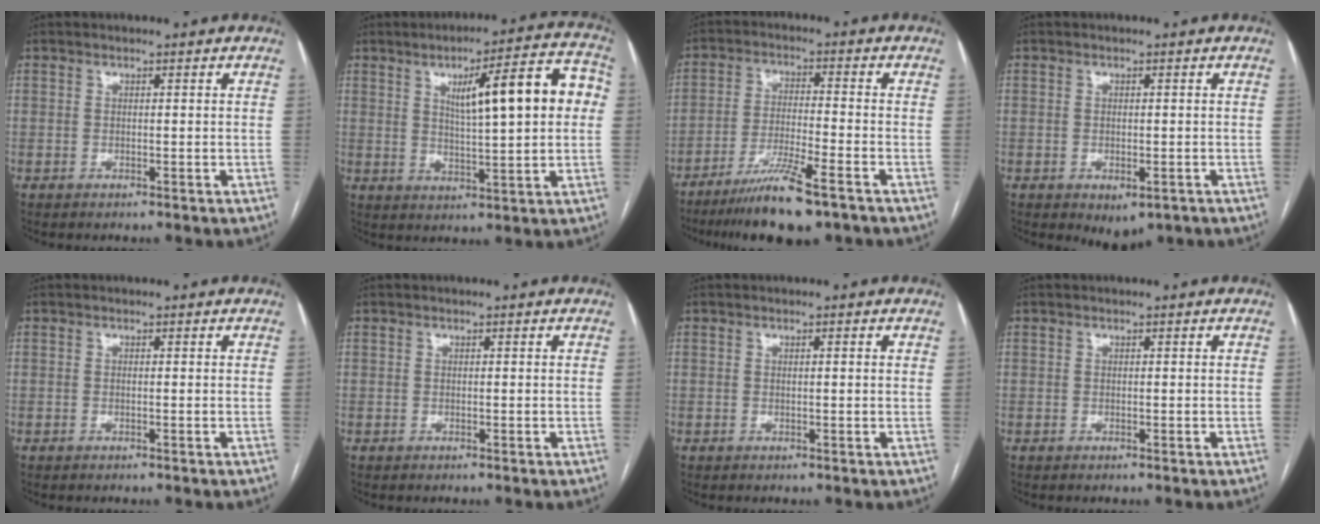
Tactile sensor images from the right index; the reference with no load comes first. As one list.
[{"total": 14.3, "force": [3.1, 2.2, 13.8], "torque": [-0.191, 0.030, 0.043]}, {"total": 10.4, "force": [-7.1, 0.5, 7.5], "torque": [-0.139, -0.029, -0.126]}, {"total": 3.5, "force": [-1.8, 1.8, 2.4], "torque": [-0.029, -0.004, -0.012]}, {"total": 0.0}, {"total": 0.0}, {"total": 0.9, "force": [0.3, 0.0, 0.8], "torque": [-0.016, 0.005, 0.003]}, {"total": 0.0}]